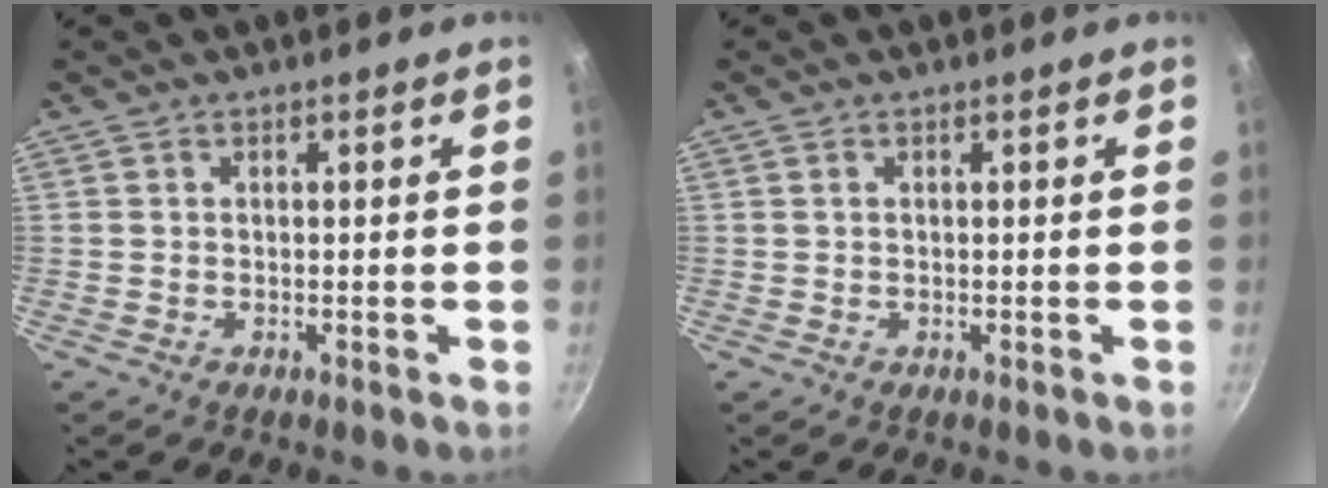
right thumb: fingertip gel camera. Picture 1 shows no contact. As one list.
[{"total": 0.5, "force": [0.3, 0.2, 0.4], "torque": [-0.008, 0.001, 0.005]}]